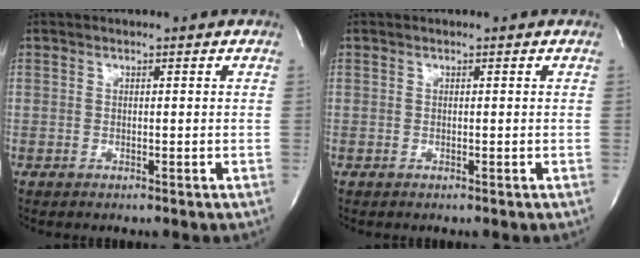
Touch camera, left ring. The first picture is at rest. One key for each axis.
{"total": 0.0}